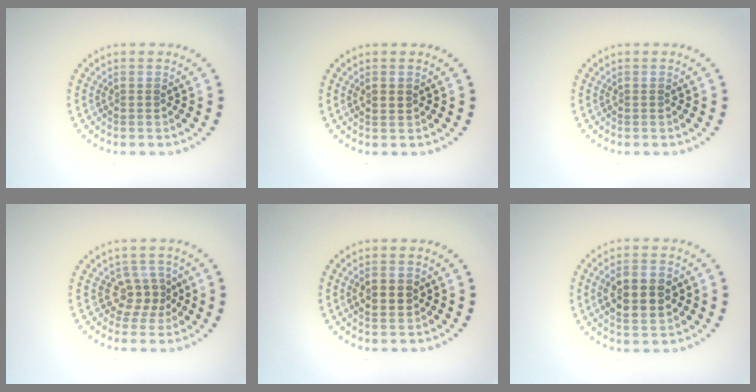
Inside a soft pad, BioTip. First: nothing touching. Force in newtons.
{"total": 1.4, "press": 1.4, "slide": 0.0}
{"total": 0.0}
{"total": 2.4, "press": 1.9, "slide": 1.5}
{"total": 2.3, "press": 2.3, "slide": 0.2}
{"total": 4.7, "press": 4.7, "slide": 0.4}